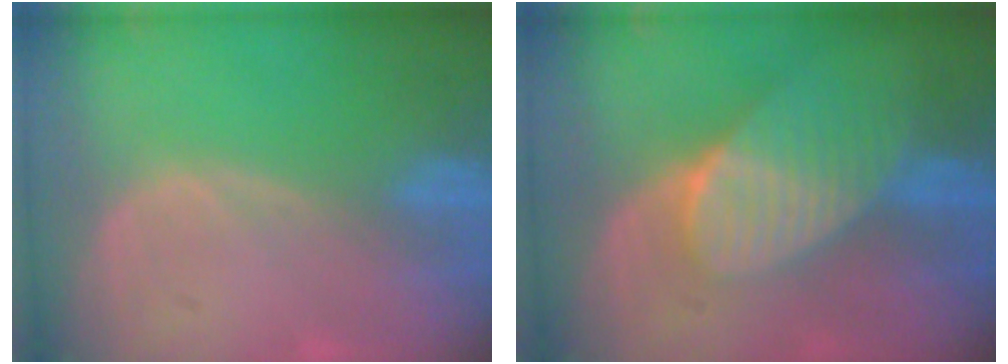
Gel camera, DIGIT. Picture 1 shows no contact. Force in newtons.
{"total": 7.5, "press": 6.7, "slide": 3.3}